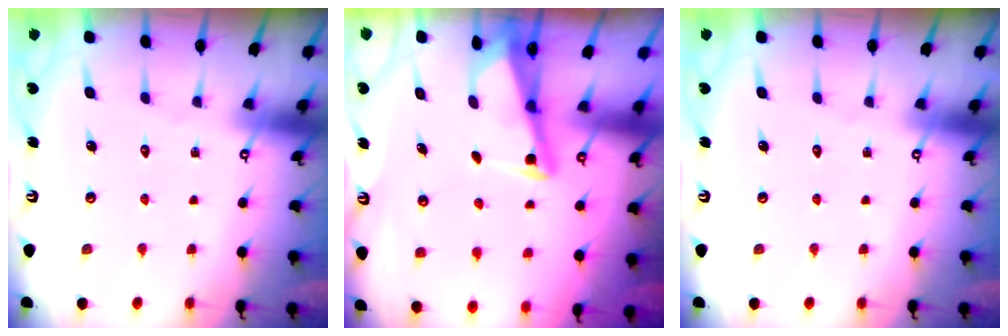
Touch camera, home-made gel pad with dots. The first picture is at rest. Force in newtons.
{"total": 2.5, "press": 2.5, "slide": 0.2}
{"total": 0.0}